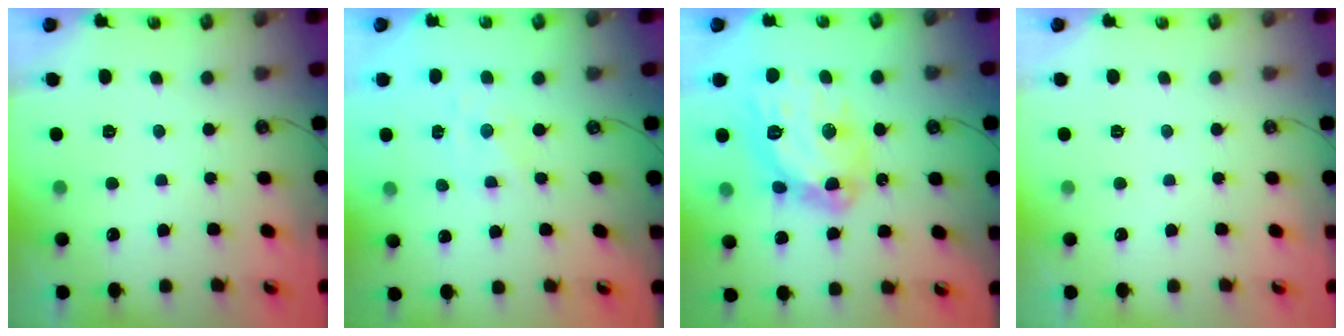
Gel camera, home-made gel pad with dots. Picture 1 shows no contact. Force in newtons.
{"total": 0.6, "press": 0.6, "slide": 0.2}
{"total": 18.3, "press": 18.3, "slide": 1.8}
{"total": 0.0}